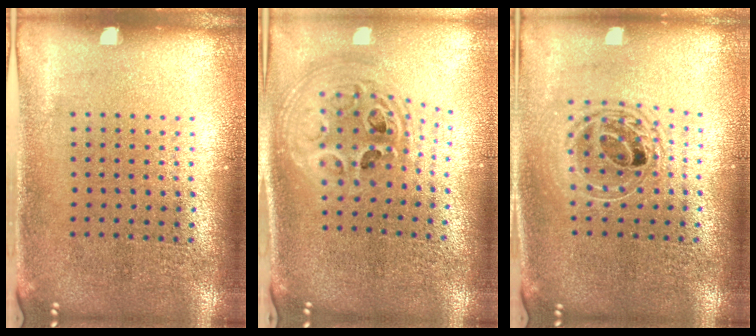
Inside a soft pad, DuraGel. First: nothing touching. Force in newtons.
{"total": 2.4, "press": 1.8, "slide": 1.6}
{"total": 1.7, "press": 1.4, "slide": 1.0}